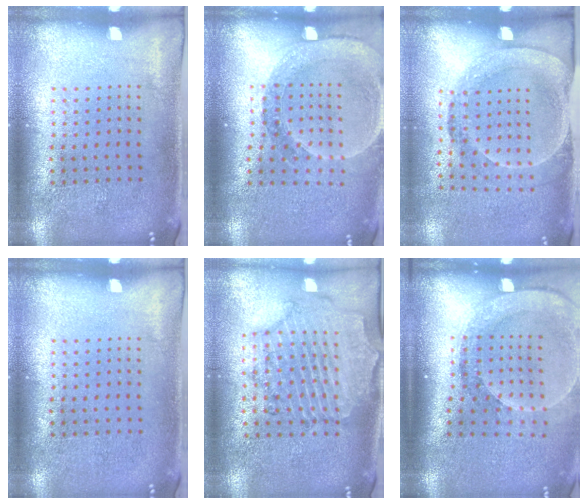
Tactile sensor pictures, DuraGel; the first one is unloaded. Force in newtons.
{"total": 1.4, "press": 1.4, "slide": 0.1}
{"total": 1.6, "press": 1.2, "slide": 1.1}
{"total": 0.0}
{"total": 1.2, "press": 1.1, "slide": 0.3}
{"total": 2.6, "press": 2.0, "slide": 1.7}